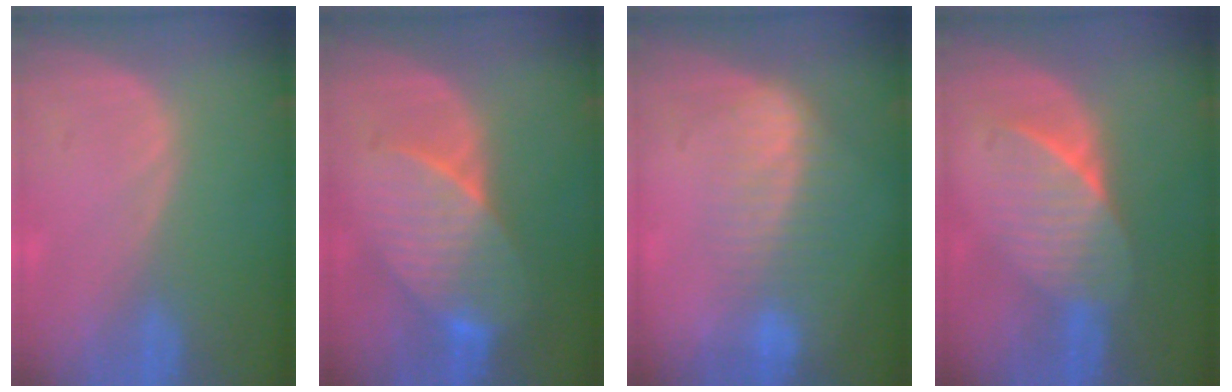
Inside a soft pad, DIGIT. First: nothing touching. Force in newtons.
{"total": 7.2, "press": 7.1, "slide": 1.1}
{"total": 7.3, "press": 6.2, "slide": 3.8}
{"total": 7.2, "press": 6.4, "slide": 3.3}